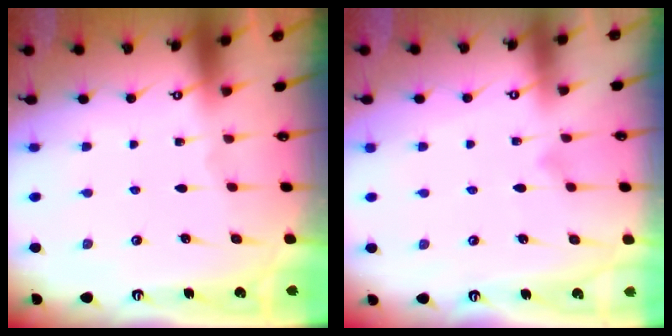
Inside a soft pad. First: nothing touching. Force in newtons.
{"total": 7.7, "press": 7.7, "slide": 0.4}